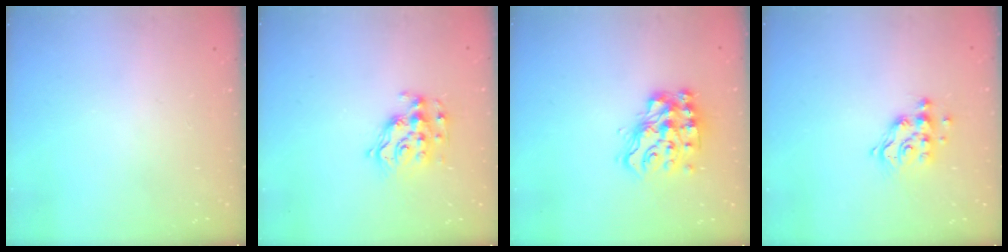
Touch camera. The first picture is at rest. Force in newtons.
{"total": 11.7, "press": 11.7, "slide": 0.4}
{"total": 14.6, "press": 14.4, "slide": 2.0}
{"total": 11.7, "press": 11.6, "slide": 0.9}